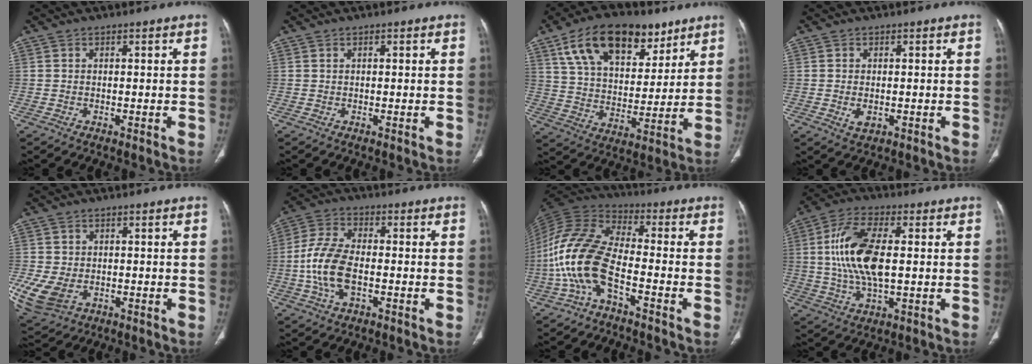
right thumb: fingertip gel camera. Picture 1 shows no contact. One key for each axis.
{"total": 0.0}
{"total": 20.6, "fx": 11.8, "fy": 11.4, "fz": 12.5, "tx": -0.179, "ty": -0.024, "tz": 0.205}
{"total": 2.7, "fx": -0.6, "fy": 1.7, "fz": 2.1, "tx": -0.039, "ty": -0.003, "tz": -0.006}
{"total": 10.2, "fx": -2.7, "fy": 7.2, "fz": 6.7, "tx": -0.162, "ty": -0.006, "tz": -0.035}
{"total": 11.0, "fx": -2.1, "fy": 5.9, "fz": 9.0, "tx": -0.193, "ty": 0.019, "tz": -0.044}
{"total": 14.6, "fx": -5.2, "fy": 6.5, "fz": 12.0, "tx": -0.265, "ty": 0.049, "tz": -0.109}
{"total": 14.3, "fx": 1.1, "fy": 6.2, "fz": 12.8, "tx": -0.270, "ty": 0.007, "tz": 0.022}